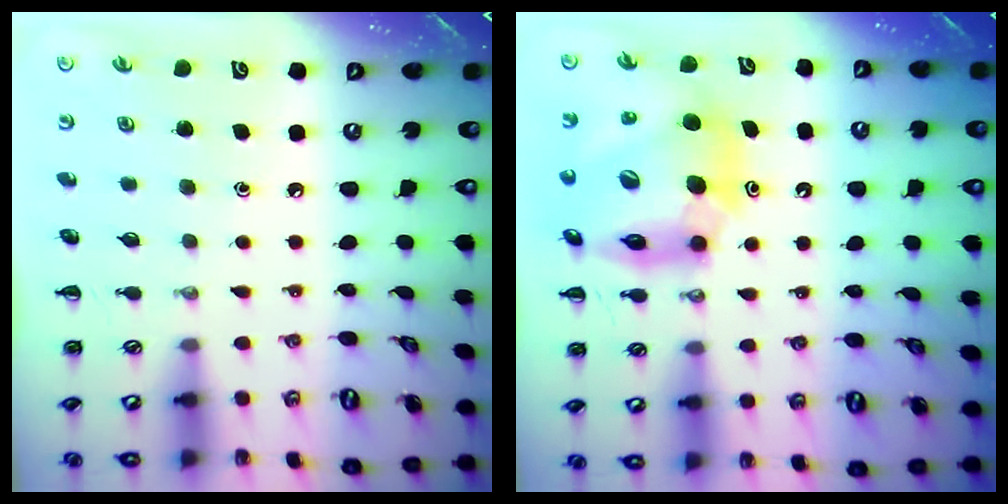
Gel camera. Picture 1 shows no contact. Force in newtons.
{"total": 17.5, "press": 16.7, "slide": 5.1}